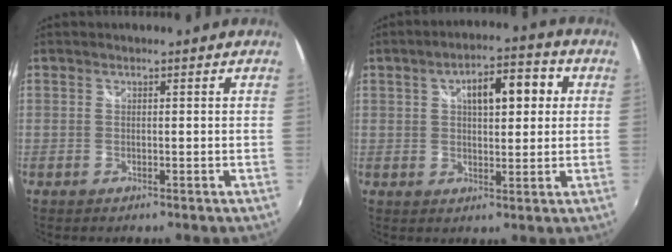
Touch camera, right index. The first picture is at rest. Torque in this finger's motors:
{"motor_torque": [0.22, 0.09, 0.31, 0.11]}